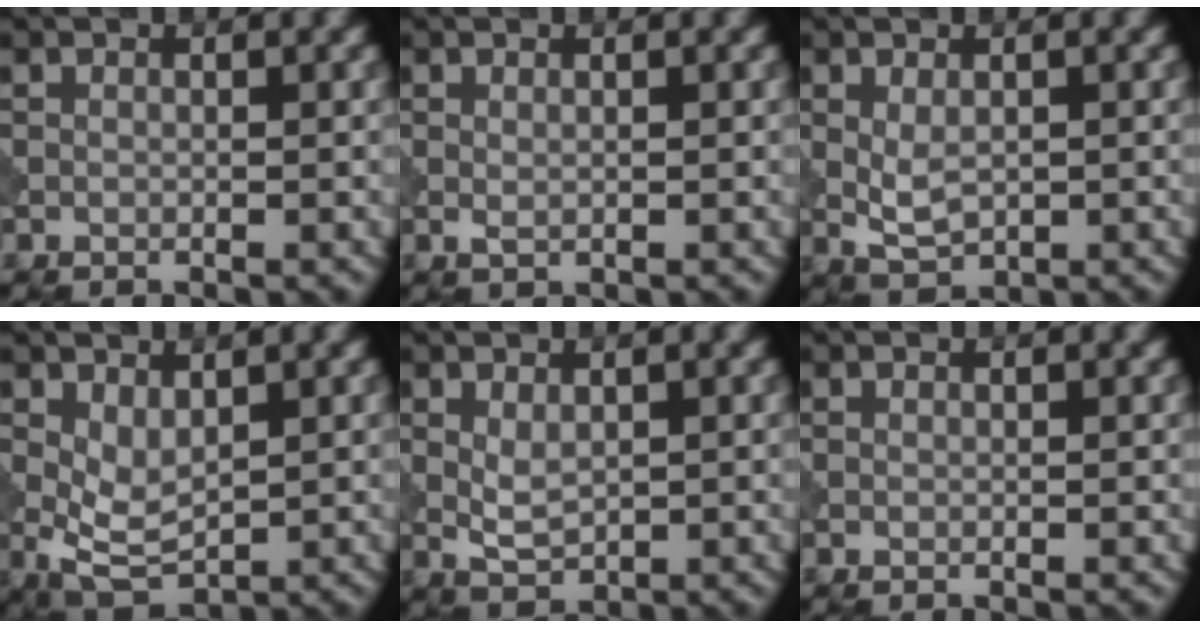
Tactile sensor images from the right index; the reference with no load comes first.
{"total": 0.7, "force": [0.0, 0.4, 0.6], "torque": [-0.014, -0.002, 0.002]}
{"total": 2.5, "force": [0.1, 1.5, 2.0], "torque": [-0.043, -0.002, 0.006]}
{"total": 3.6, "force": [0.5, 2.0, 3.0], "torque": [-0.066, -0.004, 0.013]}
{"total": 2.2, "force": [0.3, 1.3, 1.7], "torque": [-0.038, -0.003, 0.010]}
{"total": 0.0}